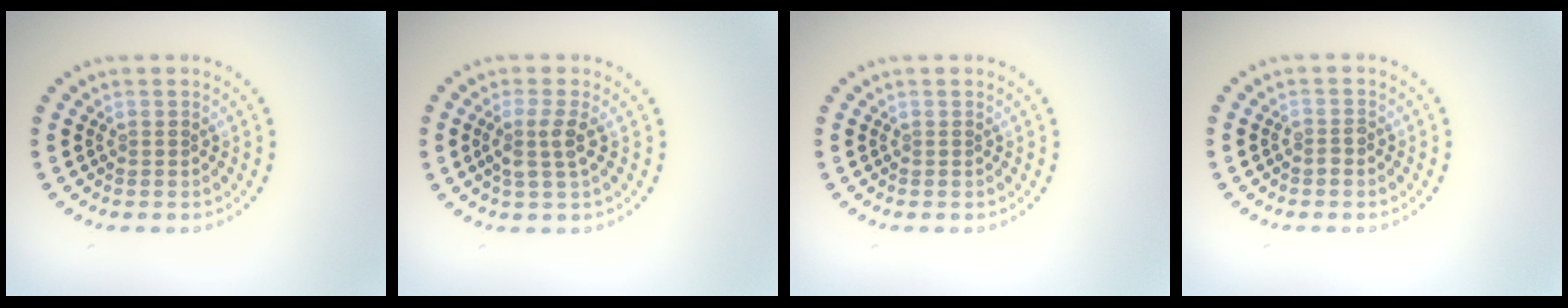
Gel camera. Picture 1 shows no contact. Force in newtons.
{"total": 2.2, "press": 1.9, "slide": 1.1}
{"total": 0.0}
{"total": 0.8, "press": 0.7, "slide": 0.4}